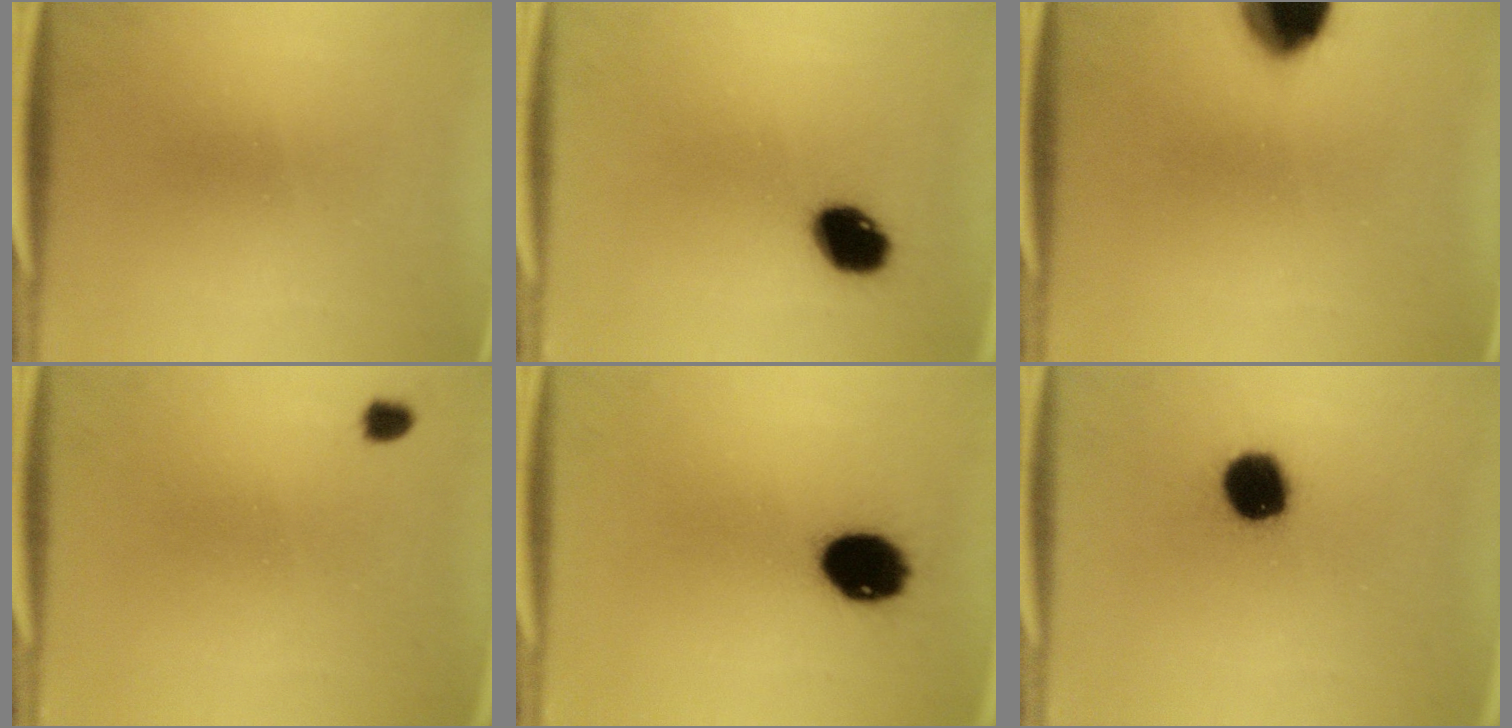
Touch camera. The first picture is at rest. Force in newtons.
{"total": 8.1}
{"total": 14.6}
{"total": 1.4}
{"total": 11.3}
{"total": 11.5}